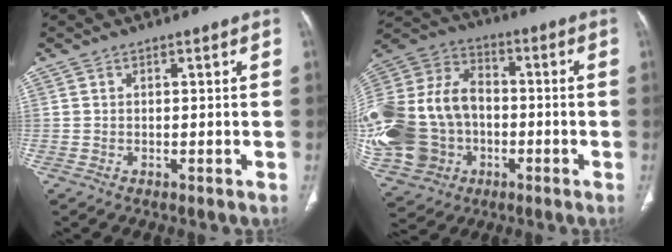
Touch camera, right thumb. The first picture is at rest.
{"total": 28.1, "force": [-4.2, 22.2, 16.7], "torque": [-0.408, 0.040, -0.066]}